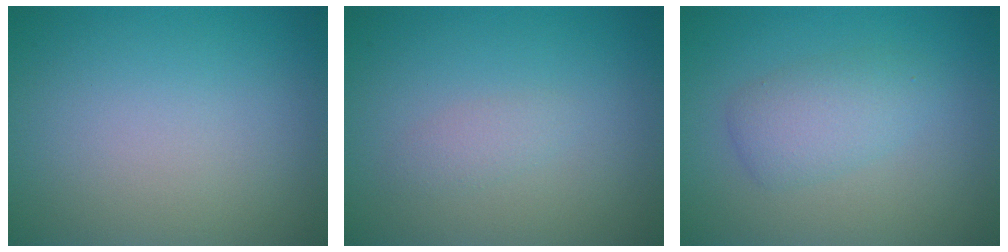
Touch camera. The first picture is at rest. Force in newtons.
{"total": 1.1, "press": 1.1, "slide": 0.0}
{"total": 2.9, "press": 2.9, "slide": 0.0}